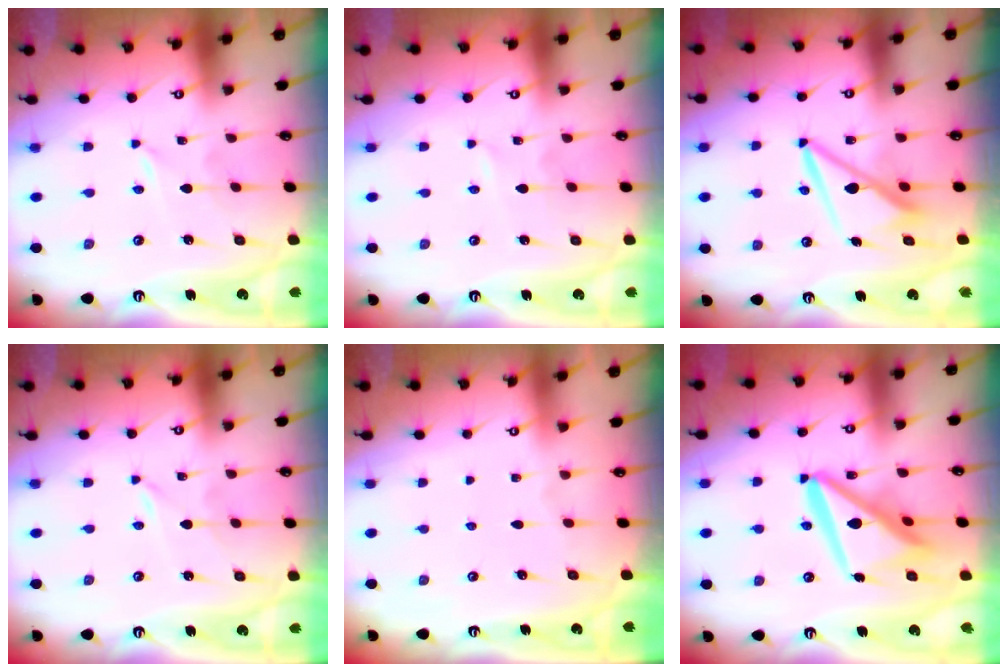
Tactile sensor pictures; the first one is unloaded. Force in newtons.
{"total": 1.6, "press": 1.6, "slide": 0.2}
{"total": 8.4, "press": 8.3, "slide": 1.2}
{"total": 0.0}
{"total": 0.0}
{"total": 14.2, "press": 14.1, "slide": 1.7}